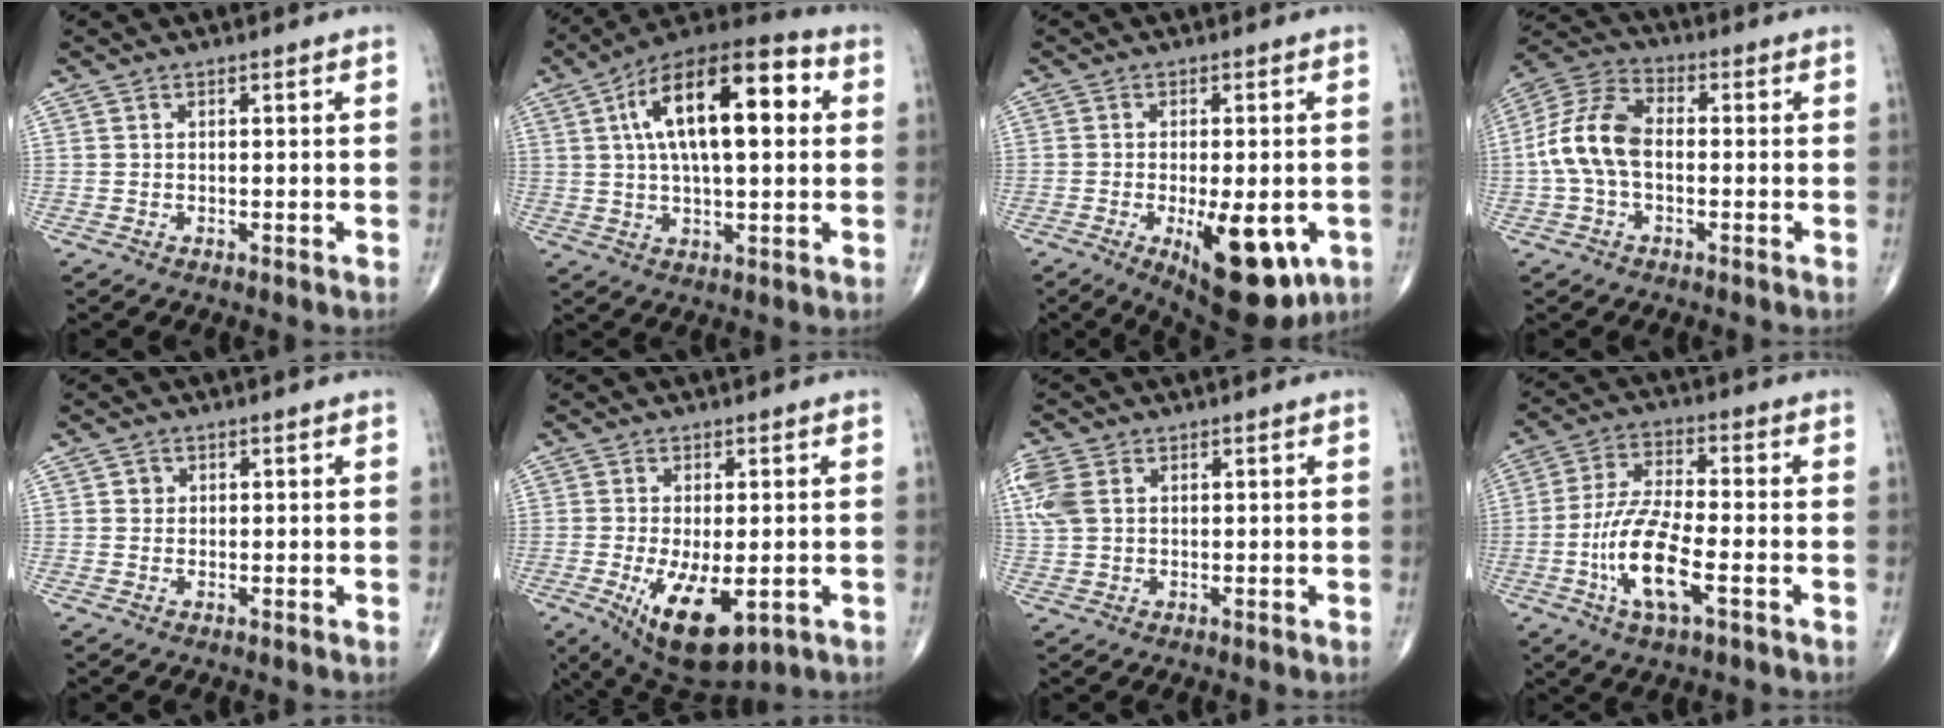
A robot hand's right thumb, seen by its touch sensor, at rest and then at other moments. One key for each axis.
{"total": 20.5, "fx": 4.6, "fy": 8.7, "fz": 18.0, "tx": -0.281, "ty": 0.021, "tz": 0.065}
{"total": 14.6, "fx": -4.9, "fy": 6.1, "fz": 12.3, "tx": -0.148, "ty": -0.010, "tz": -0.053}
{"total": 11.3, "fx": -0.9, "fy": 6.8, "fz": 9.0, "tx": -0.188, "ty": 0.034, "tz": -0.026}
{"total": 1.3, "fx": 0.3, "fy": 1.3, "fz": 0.3, "tx": 0.001, "ty": 0.001, "tz": 0.002}
{"total": 11.7, "fx": -3.7, "fy": 5.1, "fz": 9.8, "tx": -0.161, "ty": -0.016, "tz": -0.045}
{"total": 6.0, "fx": 1.7, "fy": 4.1, "fz": 4.0, "tx": -0.113, "ty": 0.012, "tz": 0.038}
{"total": 12.5, "fx": -4.0, "fy": 3.9, "fz": 11.2, "tx": -0.231, "ty": 0.017, "tz": -0.078}